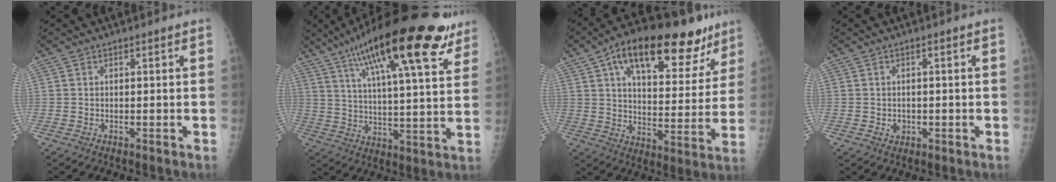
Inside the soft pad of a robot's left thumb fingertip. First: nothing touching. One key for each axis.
{"total": 25.9, "fx": 15.5, "fy": 6.5, "fz": 19.7, "tx": -0.297, "ty": -0.028, "tz": 0.239}
{"total": 24.7, "fx": 14.2, "fy": 11.2, "fz": 16.9, "tx": -0.212, "ty": -0.012, "tz": 0.214}
{"total": 1.6, "fx": -0.5, "fy": 1.5, "fz": 0.5, "tx": 0.002, "ty": 0.003, "tz": -0.005}